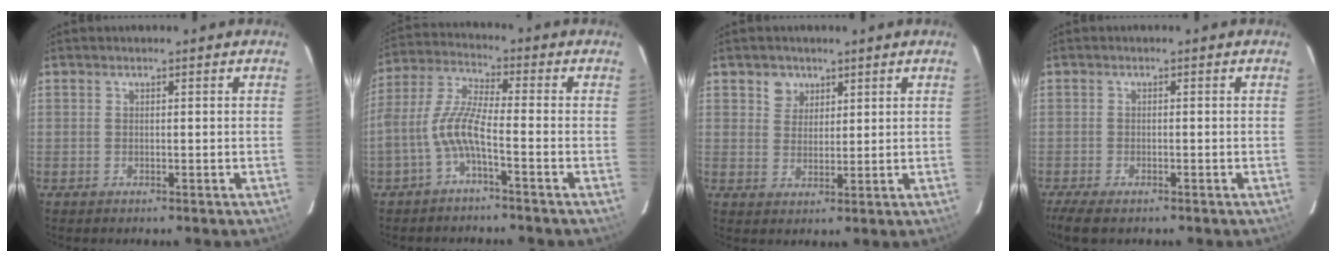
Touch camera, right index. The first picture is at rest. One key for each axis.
{"total": 7.6, "fx": -3.3, "fy": 1.1, "fz": 6.7, "tx": -0.159, "ty": 0.012, "tz": -0.065}
{"total": 3.8, "fx": 2.2, "fy": 3.0, "fz": 0.6, "tx": 0.003, "ty": 0.010, "tz": 0.040}
{"total": 5.2, "fx": -3.9, "fy": 1.6, "fz": 3.1, "tx": -0.075, "ty": -0.021, "tz": -0.072}